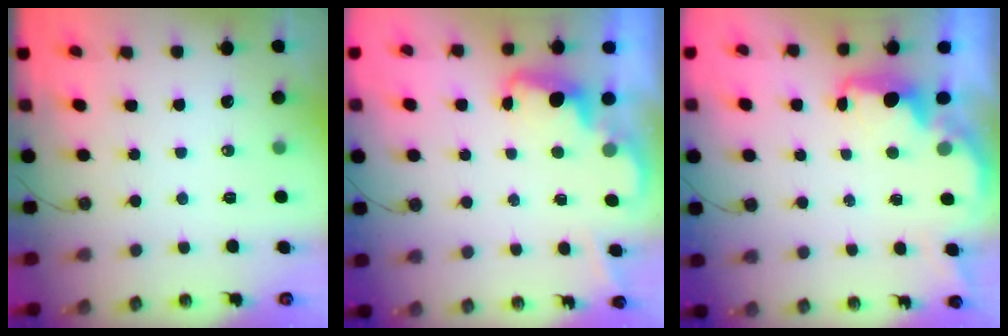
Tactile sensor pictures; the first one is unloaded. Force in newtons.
{"total": 2.3, "press": 2.2, "slide": 0.5}
{"total": 2.2, "press": 2.0, "slide": 0.8}